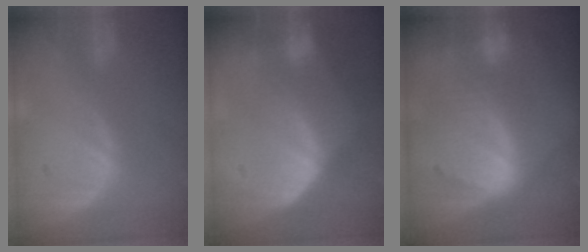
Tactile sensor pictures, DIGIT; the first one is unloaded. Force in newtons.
{"total": 7.2, "press": 6.1, "slide": 3.8}
{"total": 9.1, "press": 8.0, "slide": 4.3}